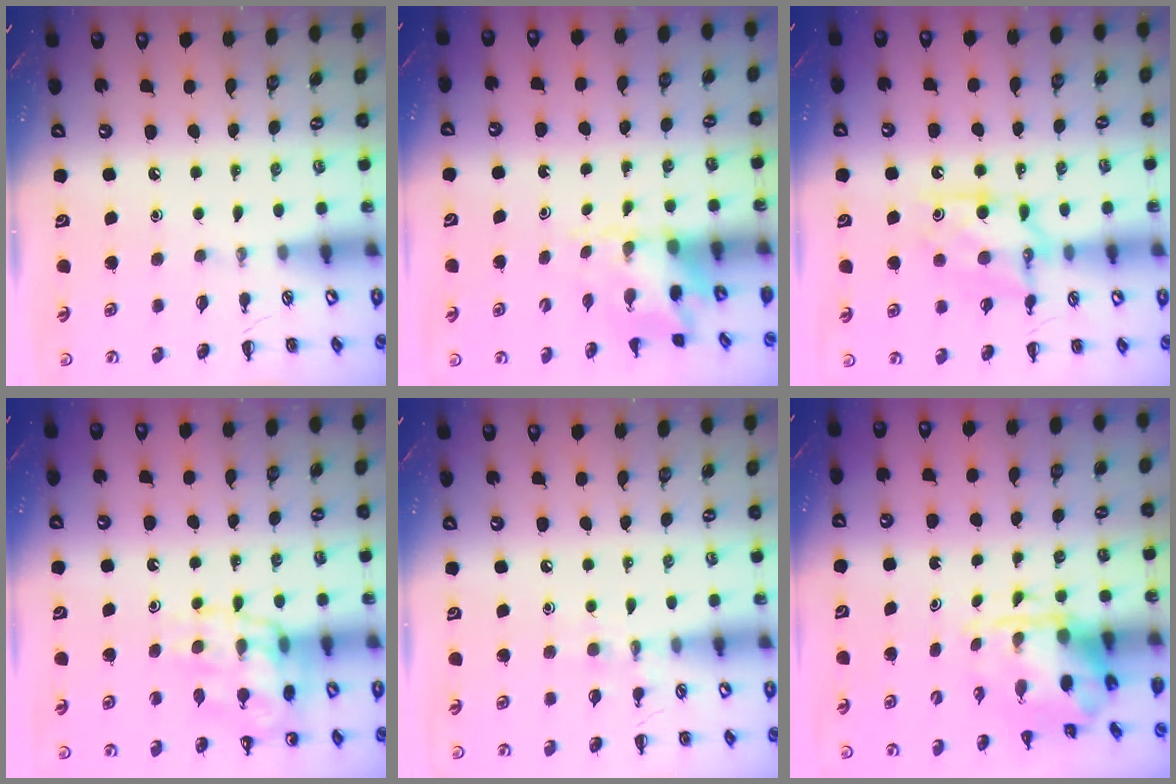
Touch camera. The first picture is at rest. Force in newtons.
{"total": 2.9, "press": 2.8, "slide": 0.7}
{"total": 10.5, "press": 10.5, "slide": 0.5}
{"total": 16.7, "press": 16.5, "slide": 2.8}
{"total": 7.0, "press": 6.8, "slide": 1.5}
{"total": 3.5, "press": 3.4, "slide": 0.9}